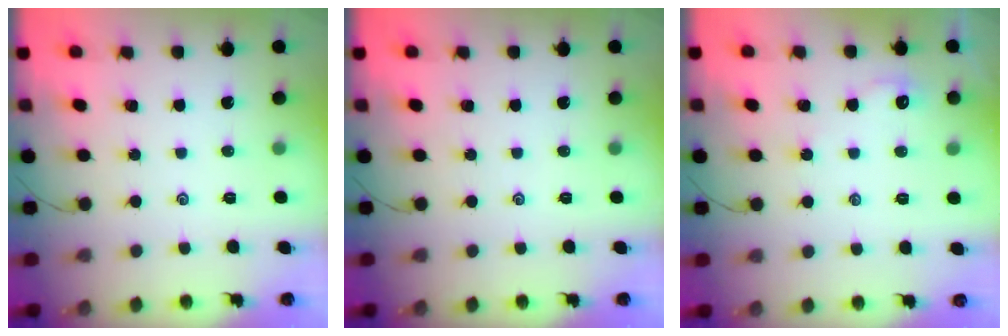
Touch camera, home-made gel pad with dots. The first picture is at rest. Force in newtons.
{"total": 0.0}
{"total": 1.8, "press": 1.8, "slide": 0.3}